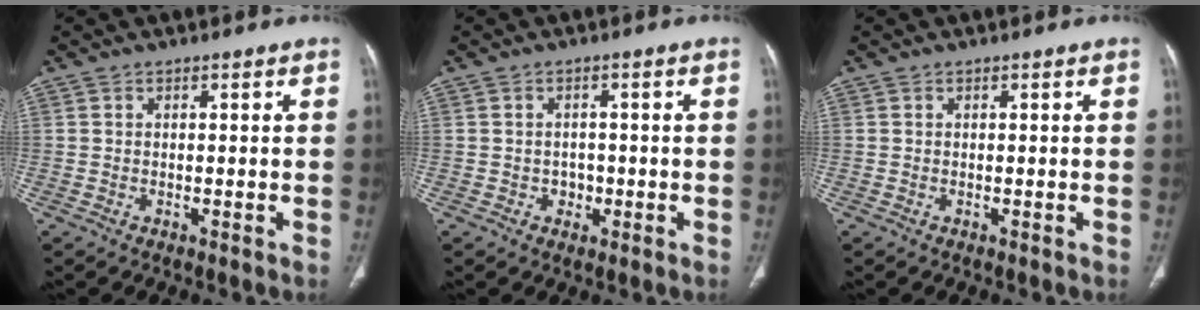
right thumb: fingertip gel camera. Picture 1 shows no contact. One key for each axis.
{"total": 2.4, "fx": -0.8, "fy": 2.1, "fz": 0.8, "tx": 0.006, "ty": 0.007, "tz": -0.011}
{"total": 0.0}